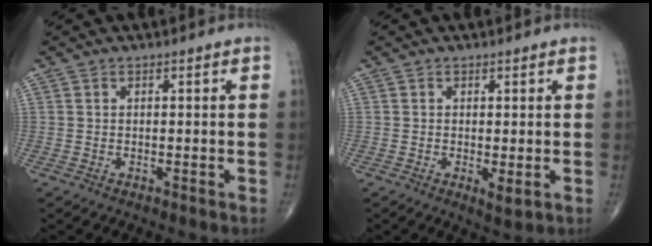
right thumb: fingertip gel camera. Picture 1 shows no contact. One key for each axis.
{"total": 2.2, "fx": -0.3, "fy": 0.7, "fz": 2.1, "tx": -0.034, "ty": -0.008, "tz": -0.005}